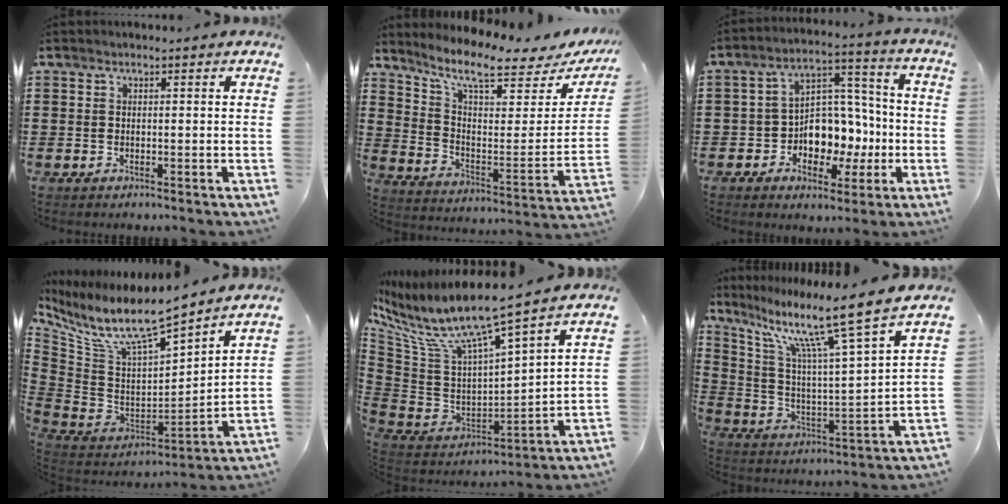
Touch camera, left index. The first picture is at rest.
{"total": 8.0, "force": [6.5, 1.3, 4.6], "torque": [-0.105, -0.046, 0.104]}
{"total": 8.4, "force": [-1.3, 7.1, 4.2], "torque": [-0.076, 0.008, -0.018]}
{"total": 9.3, "force": [7.4, 1.4, 5.4], "torque": [-0.139, -0.065, 0.125]}
{"total": 9.7, "force": [6.8, 0.9, 6.8], "torque": [-0.162, -0.058, 0.108]}
{"total": 12.5, "force": [8.8, 0.3, 8.9], "torque": [-0.193, -0.056, 0.132]}